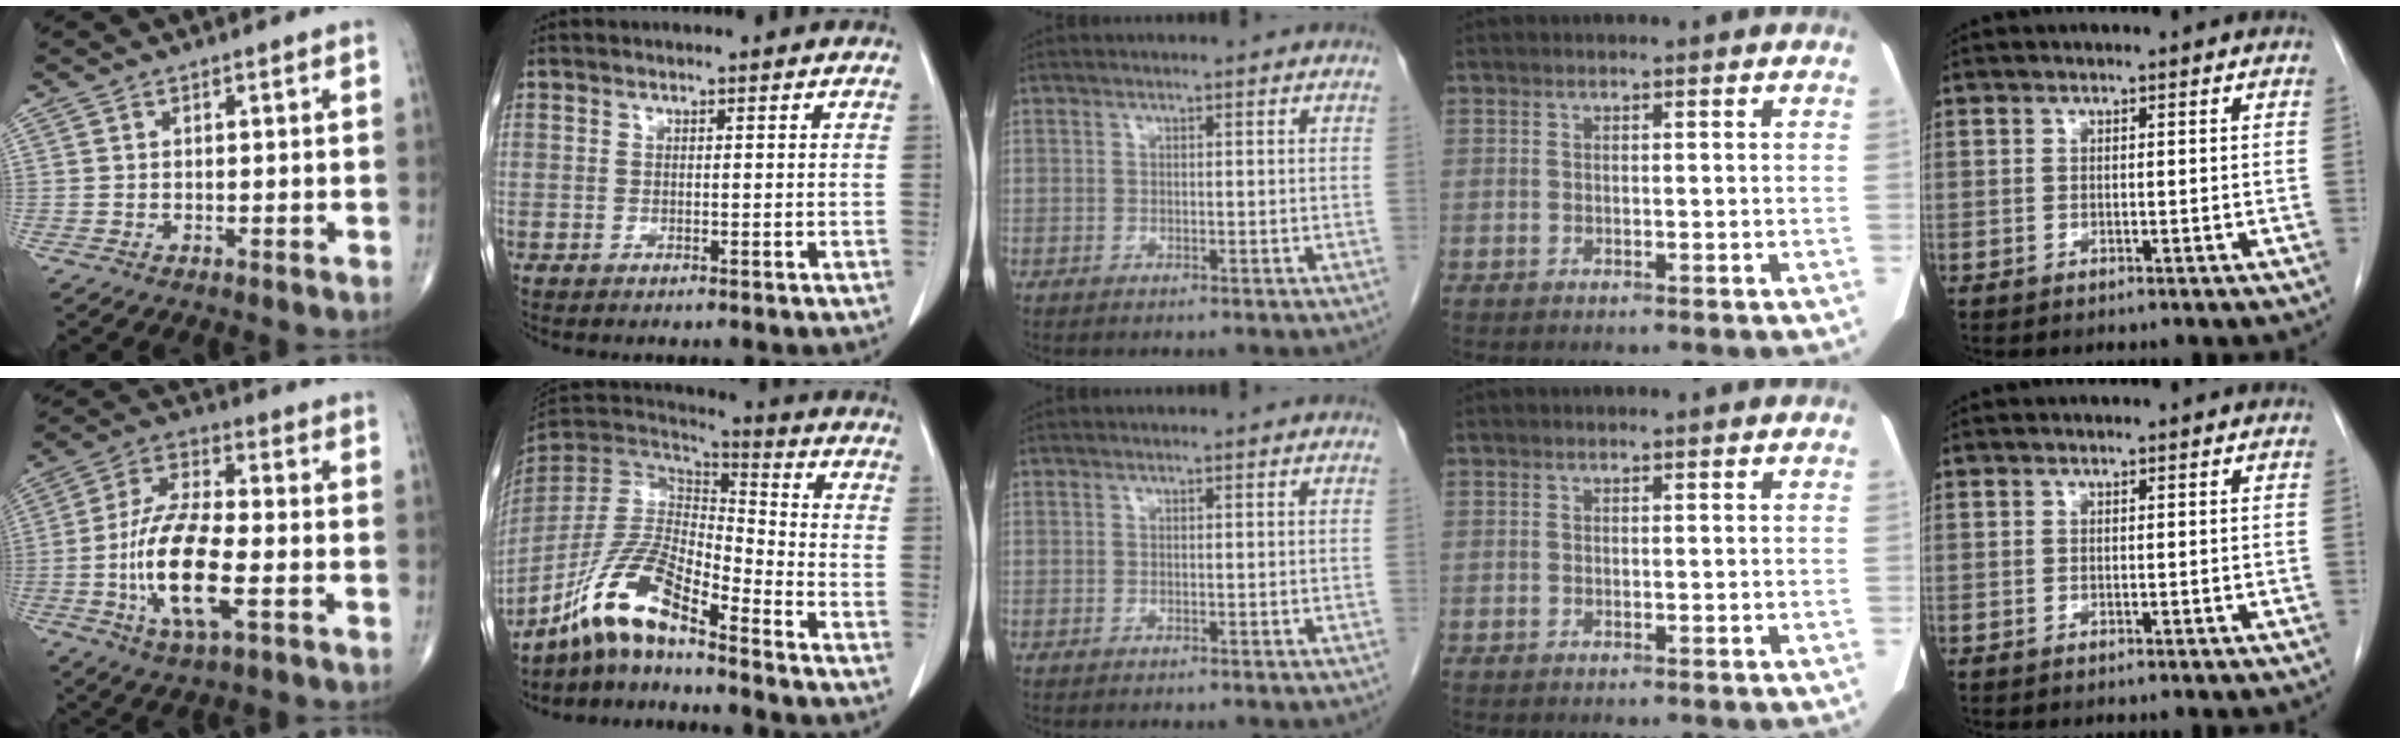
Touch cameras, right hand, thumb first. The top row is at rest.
{"thumb": {"total": 15.5, "force": [-3.9, 5.4, 14.0], "torque": [-0.281, 0.014, -0.073]}, "index": {"total": 12.6, "force": [-9.4, 1.9, 8.1], "torque": [-0.170, 0.005, -0.181]}}